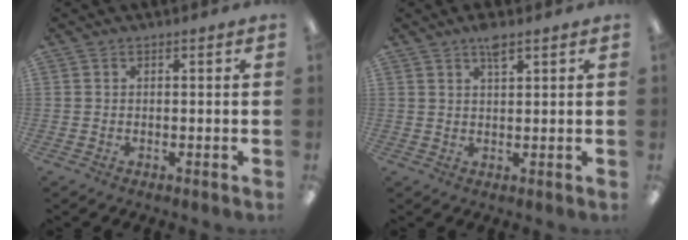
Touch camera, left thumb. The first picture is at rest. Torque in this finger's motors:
{"motor_torque": [1.96, 0.74, 0.43, -0.24, 0.00]}